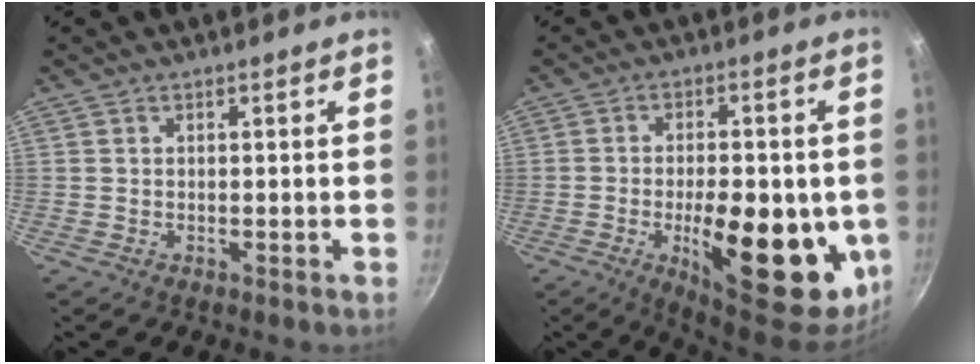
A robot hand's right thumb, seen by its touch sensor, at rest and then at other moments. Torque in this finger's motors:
{"motor_torque": [2.52, 2.49, 2.04, -0.40, 0.46]}